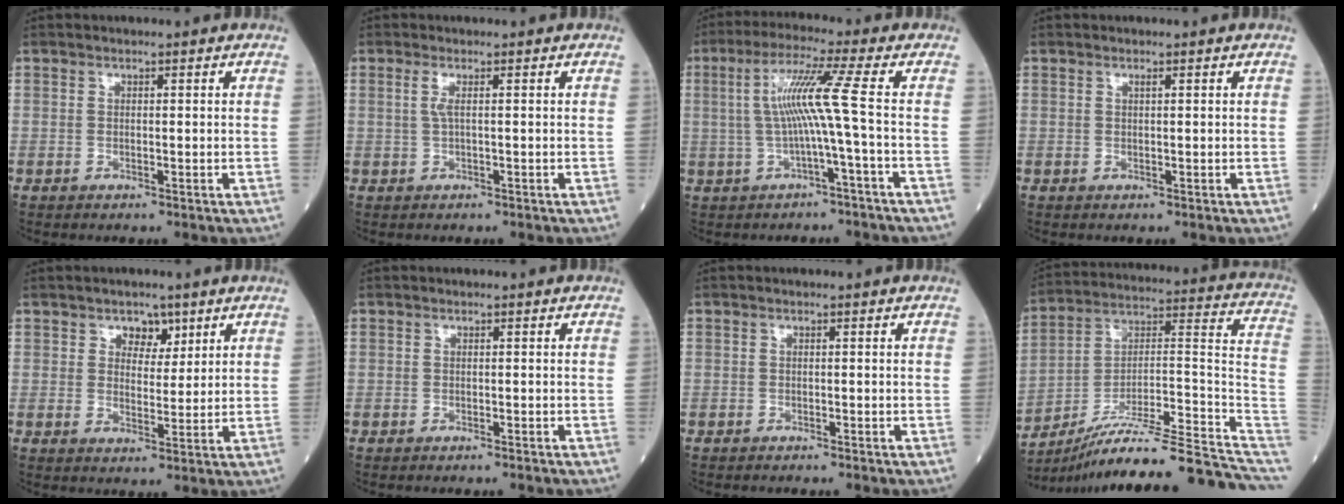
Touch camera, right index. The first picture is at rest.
{"total": 1.3, "force": [0.2, -0.2, 1.3], "torque": [-0.034, 0.000, 0.002]}
{"total": 7.4, "force": [-0.4, -2.0, 7.1], "torque": [-0.141, 0.018, 0.001]}
{"total": 0.0}
{"total": 3.6, "force": [2.1, 2.4, 1.6], "torque": [-0.016, 0.002, 0.033]}
{"total": 2.2, "force": [-2.1, -0.1, 0.9], "torque": [-0.014, -0.001, -0.024]}
{"total": 1.3, "force": [-1.2, 0.0, 0.4], "torque": [-0.006, 0.000, -0.014]}
{"total": 26.9, "force": [-22.5, 0.7, 14.7], "torque": [-0.132, 0.031, -0.336]}